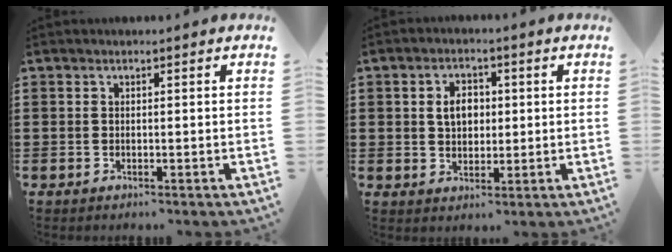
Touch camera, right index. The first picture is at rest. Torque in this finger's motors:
{"motor_torque": [0.43, -0.20, 0.42, 0.07]}